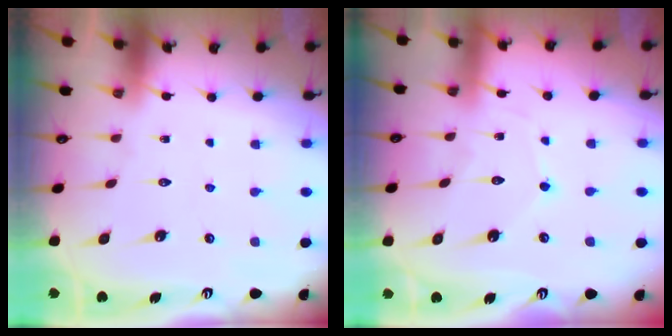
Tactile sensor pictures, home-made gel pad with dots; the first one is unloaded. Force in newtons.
{"total": 3.8, "press": 3.7, "slide": 0.4}